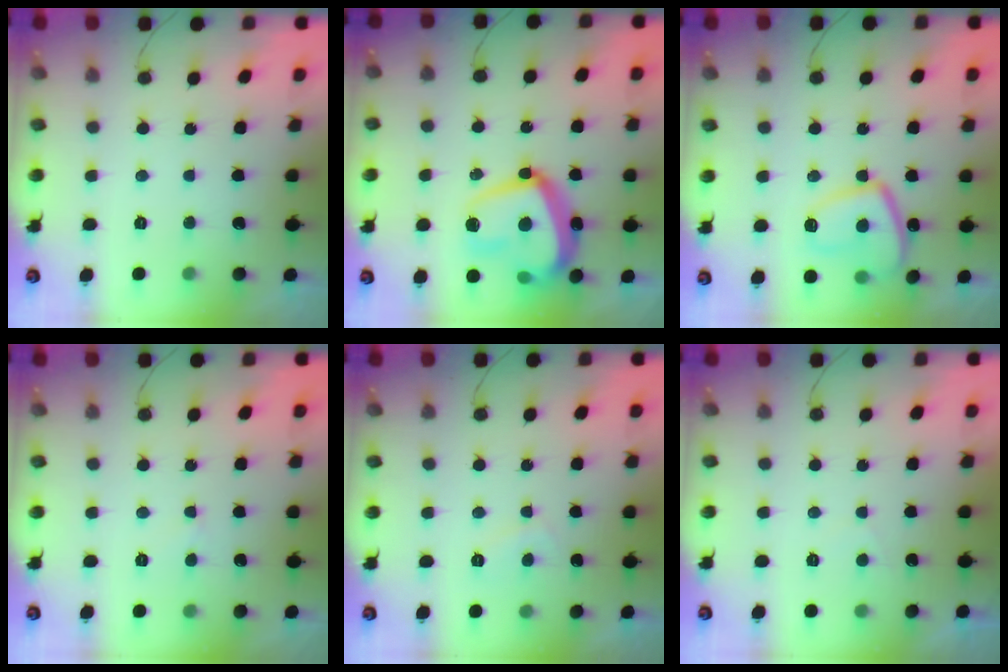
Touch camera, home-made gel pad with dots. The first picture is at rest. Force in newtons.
{"total": 22.4, "press": 22.3, "slide": 2.2}
{"total": 11.5, "press": 11.4, "slide": 1.3}
{"total": 3.0, "press": 3.0, "slide": 0.3}
{"total": 1.7, "press": 1.6, "slide": 0.6}
{"total": 0.7, "press": 0.3, "slide": 0.6}